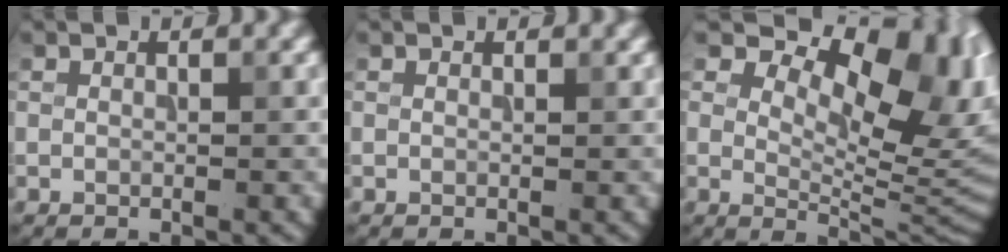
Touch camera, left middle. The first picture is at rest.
{"total": 0.0}
{"total": 12.1, "force": [5.9, 5.8, 8.8], "torque": [-0.119, 0.001, 0.096]}